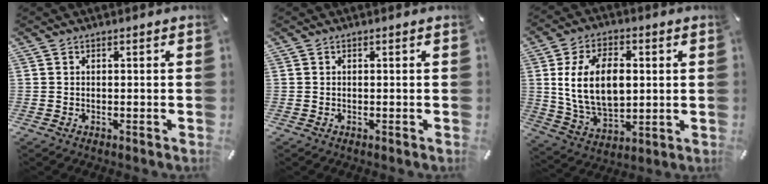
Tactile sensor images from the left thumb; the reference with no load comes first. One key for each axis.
{"total": 0.0}
{"total": 15.1, "fx": 2.0, "fy": 9.7, "fz": 11.4, "tx": -0.237, "ty": 0.005, "tz": 0.035}